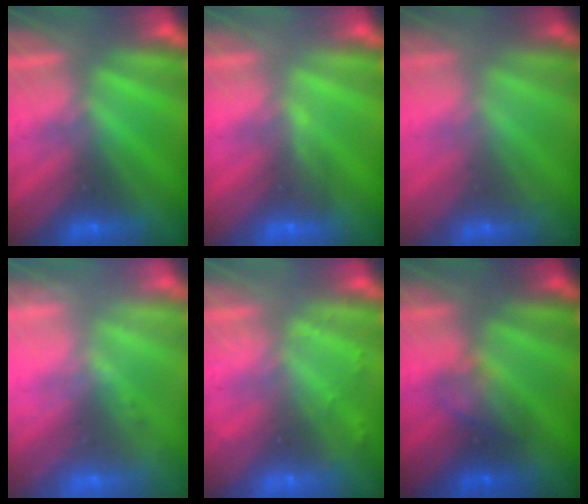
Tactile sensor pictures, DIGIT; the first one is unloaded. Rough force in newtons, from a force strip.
{"total": 3.3}
{"total": 1.7}
{"total": 2.4}
{"total": 2.1}
{"total": 2.3}